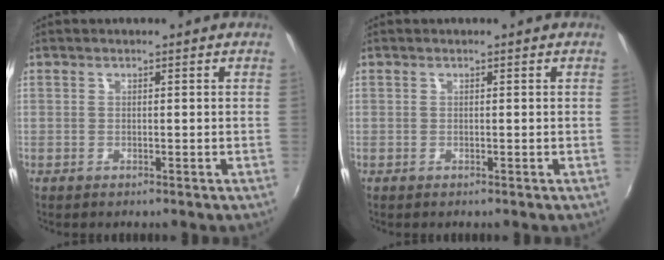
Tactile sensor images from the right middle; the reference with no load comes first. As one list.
[{"total": 0.0}]